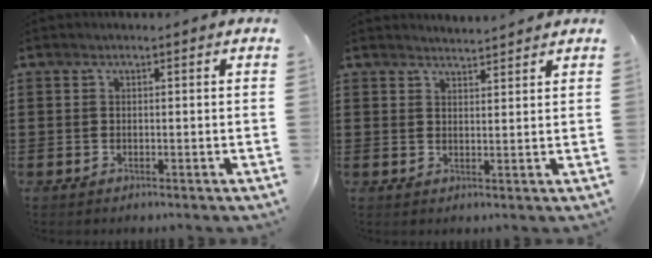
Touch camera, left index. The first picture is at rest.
{"total": 2.3, "force": [2.3, -0.1, -0.1], "torque": [-0.005, -0.003, 0.044]}